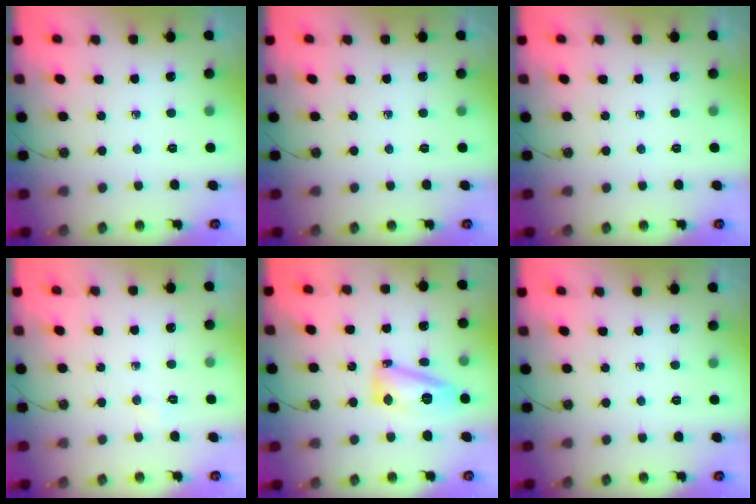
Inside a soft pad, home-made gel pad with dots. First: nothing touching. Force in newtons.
{"total": 0.0}
{"total": 0.0}
{"total": 2.8, "press": 2.7, "slide": 0.4}
{"total": 14.1, "press": 14.0, "slide": 1.4}
{"total": 0.0}